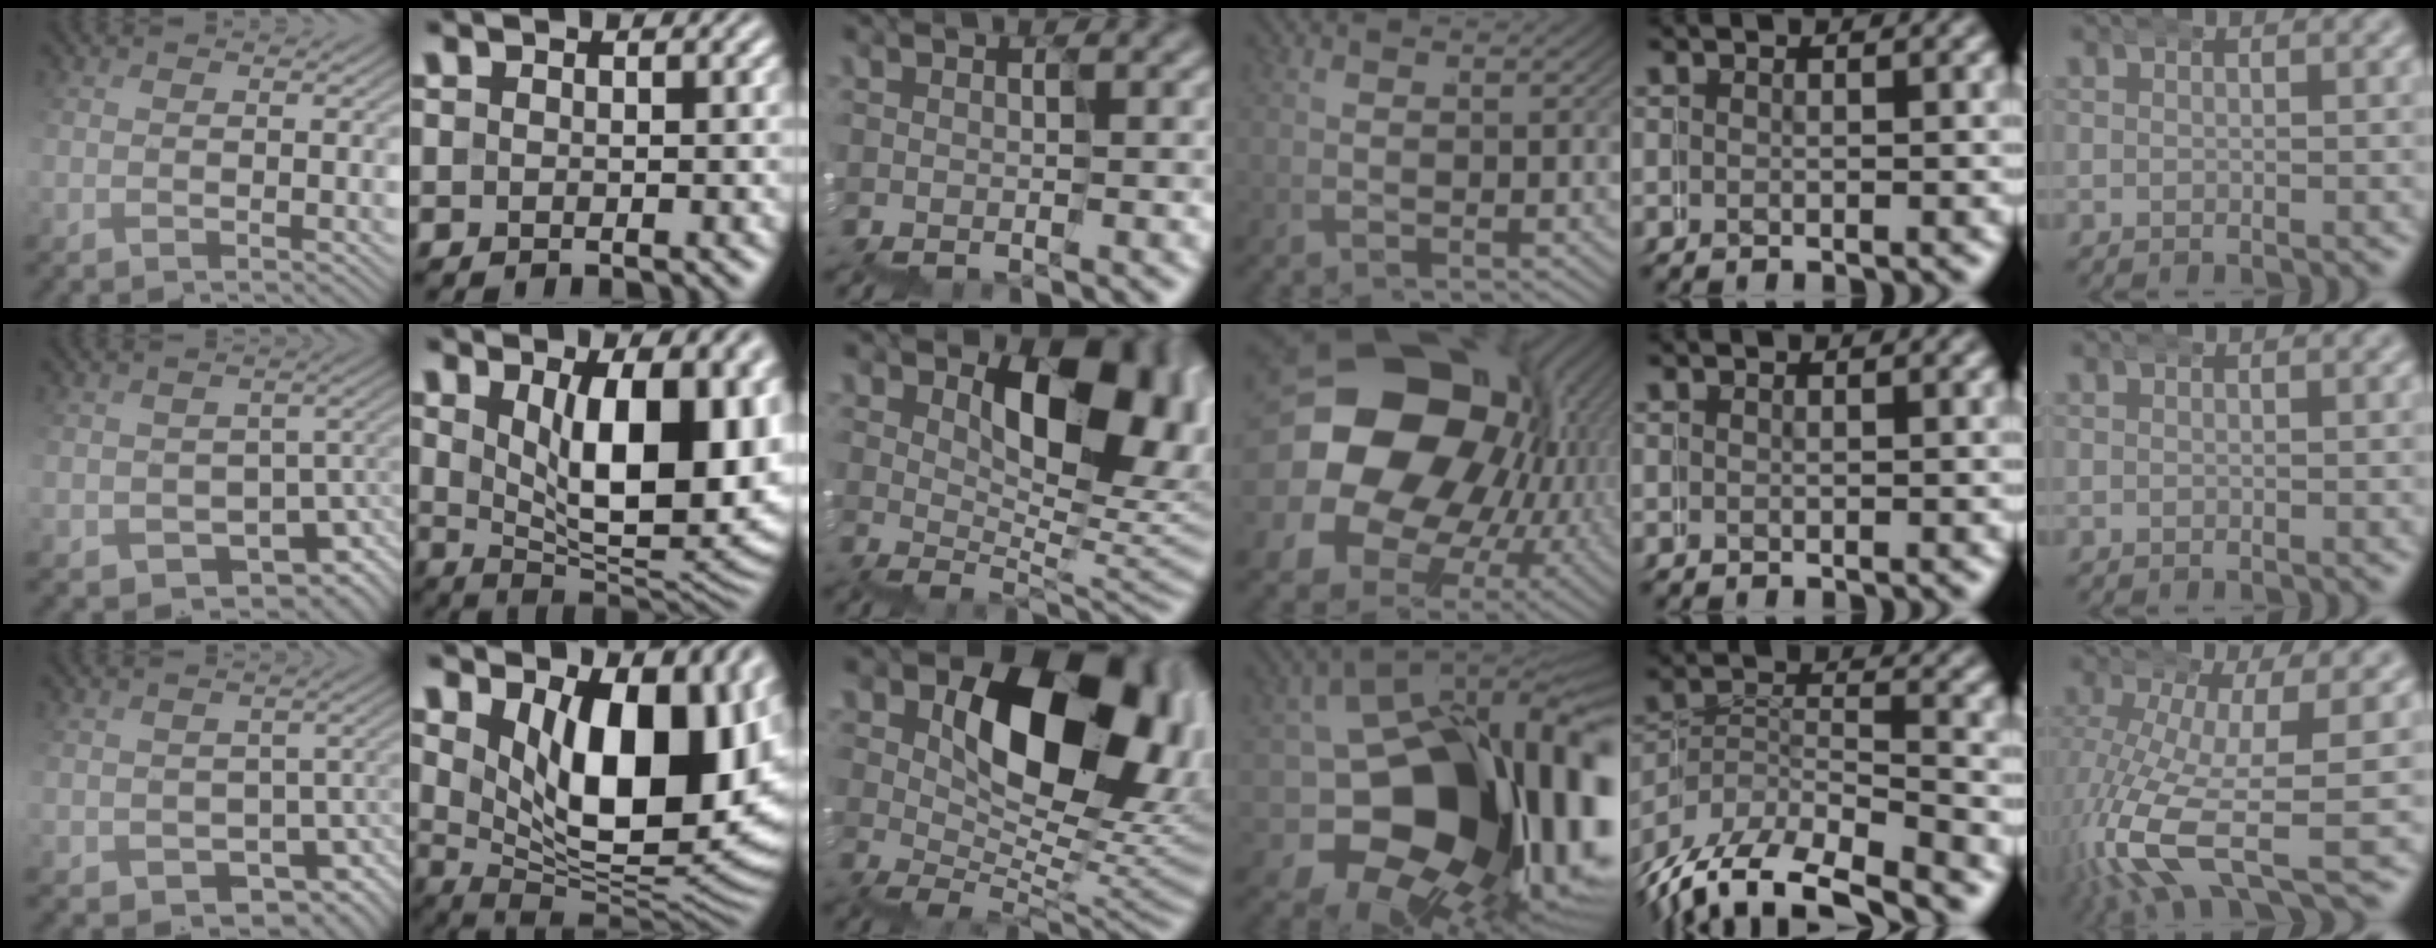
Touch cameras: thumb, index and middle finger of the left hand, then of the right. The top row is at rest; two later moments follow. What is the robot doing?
{"motion": "wrap", "object": "duck tape"}